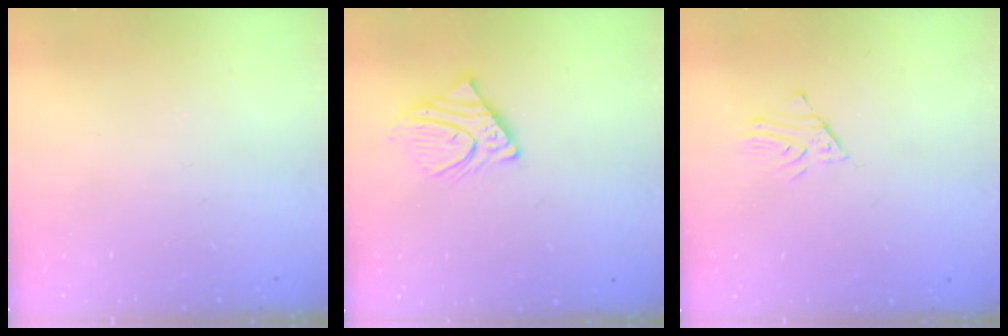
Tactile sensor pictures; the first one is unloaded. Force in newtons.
{"total": 7.8, "press": 7.8, "slide": 0.5}
{"total": 1.3, "press": 1.3, "slide": 0.1}